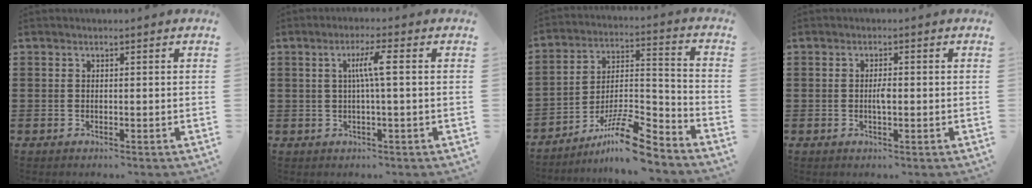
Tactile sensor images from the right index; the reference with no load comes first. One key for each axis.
{"total": 4.3, "fx": 0.4, "fy": -0.1, "fz": 4.2, "tx": -0.081, "ty": 0.000, "tz": 0.001}
{"total": 11.5, "fx": -9.1, "fy": 2.0, "fz": 6.8, "tx": -0.115, "ty": 0.024, "tz": -0.173}
{"total": 2.0, "fx": -0.2, "fy": 0.6, "fz": 1.8, "tx": -0.036, "ty": 0.001, "tz": -0.005}